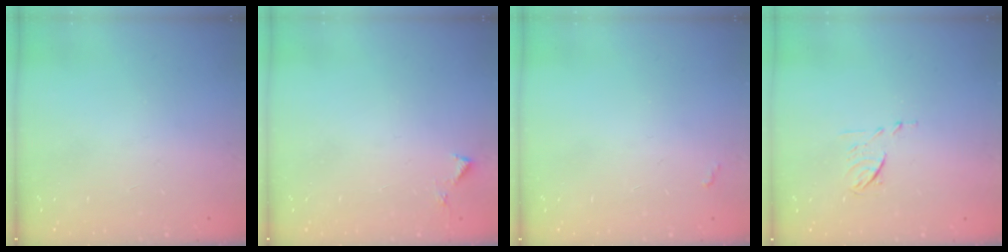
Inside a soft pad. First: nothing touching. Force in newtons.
{"total": 3.2, "press": 3.2, "slide": 0.2}
{"total": 2.8, "press": 2.8, "slide": 0.4}
{"total": 6.3, "press": 6.2, "slide": 1.0}